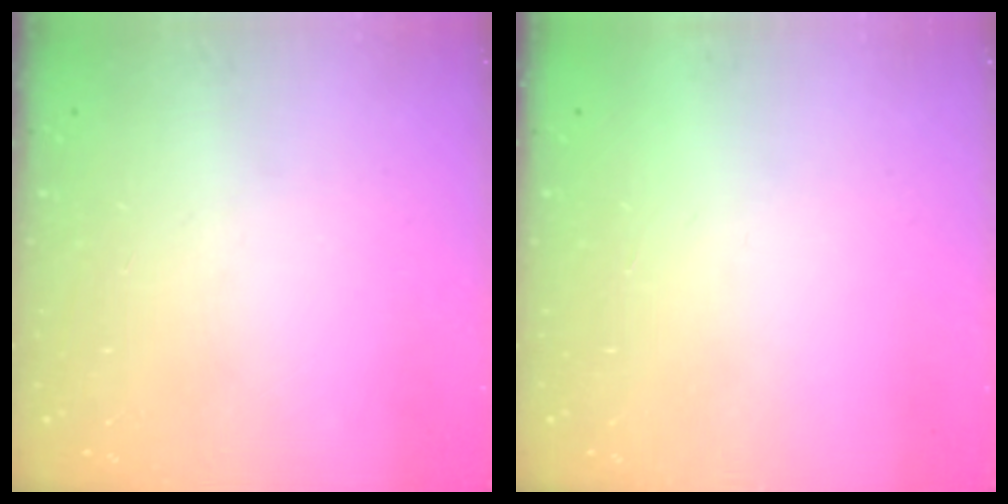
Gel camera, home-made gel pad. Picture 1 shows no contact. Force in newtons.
{"total": 1.5, "press": 1.5, "slide": 0.1}